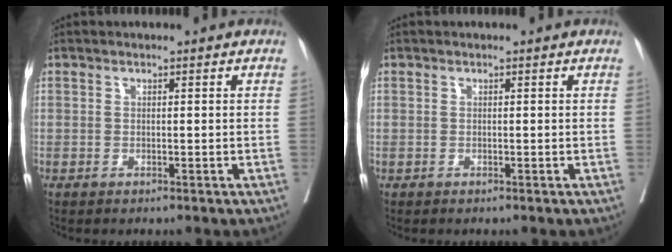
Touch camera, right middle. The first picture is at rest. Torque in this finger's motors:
{"motor_torque": [-0.23, -0.66, -0.03, 0.00]}